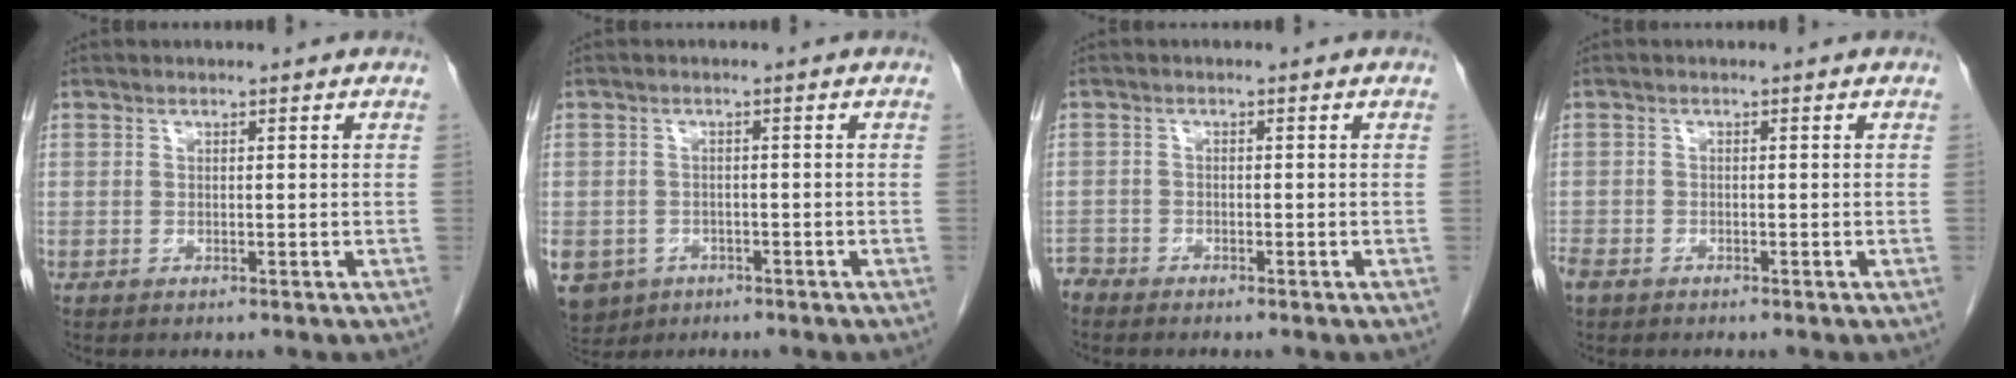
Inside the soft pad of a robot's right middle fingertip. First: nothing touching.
{"total": 8.6, "force": [-4.3, 6.9, 2.6], "torque": [-0.075, 0.000, -0.061]}
{"total": 2.0, "force": [-2.0, 0.5, -0.2], "torque": [0.002, -0.004, -0.039]}
{"total": 2.8, "force": [-2.1, 1.5, 1.1], "torque": [-0.031, -0.004, -0.039]}